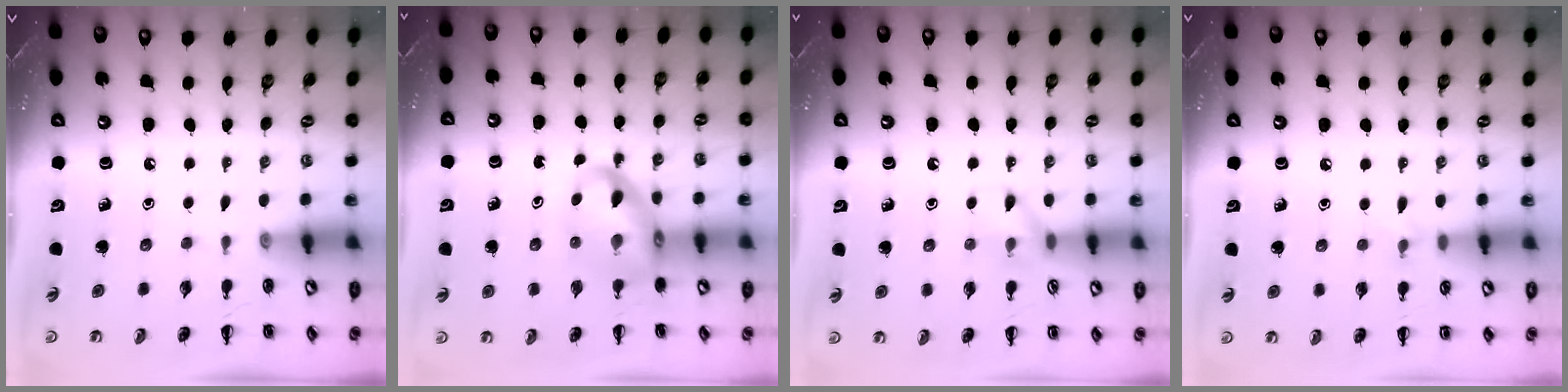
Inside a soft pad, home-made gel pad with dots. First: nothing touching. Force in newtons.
{"total": 11.3, "press": 10.9, "slide": 3.0}
{"total": 6.9, "press": 6.8, "slide": 0.9}
{"total": 5.1, "press": 4.8, "slide": 1.6}